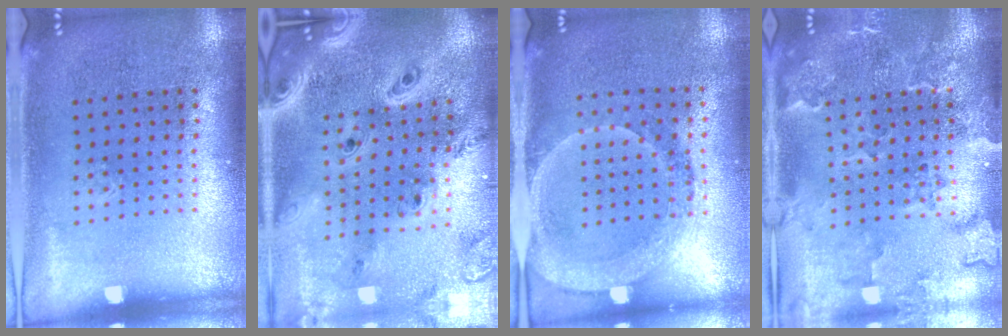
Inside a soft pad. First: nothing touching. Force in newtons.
{"total": 4.0, "press": 3.1, "slide": 2.6}
{"total": 1.9, "press": 1.7, "slide": 0.9}
{"total": 2.5, "press": 2.2, "slide": 1.1}